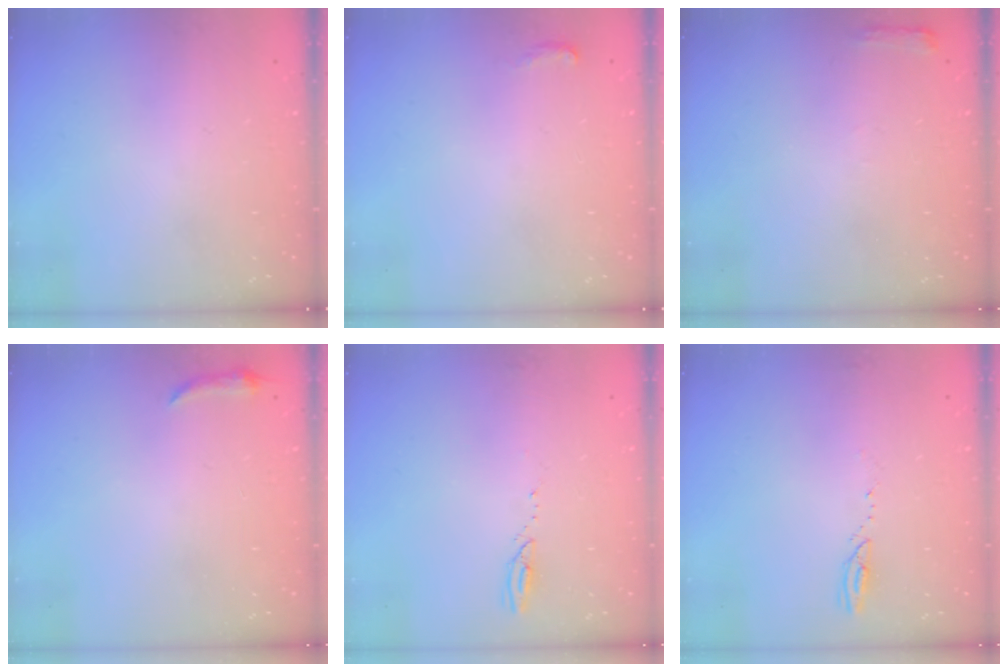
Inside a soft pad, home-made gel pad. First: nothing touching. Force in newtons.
{"total": 4.1, "press": 3.8, "slide": 1.5}
{"total": 3.8, "press": 3.7, "slide": 0.5}
{"total": 3.7, "press": 3.6, "slide": 0.8}
{"total": 2.3, "press": 2.3, "slide": 0.3}
{"total": 2.5, "press": 2.5, "slide": 0.2}